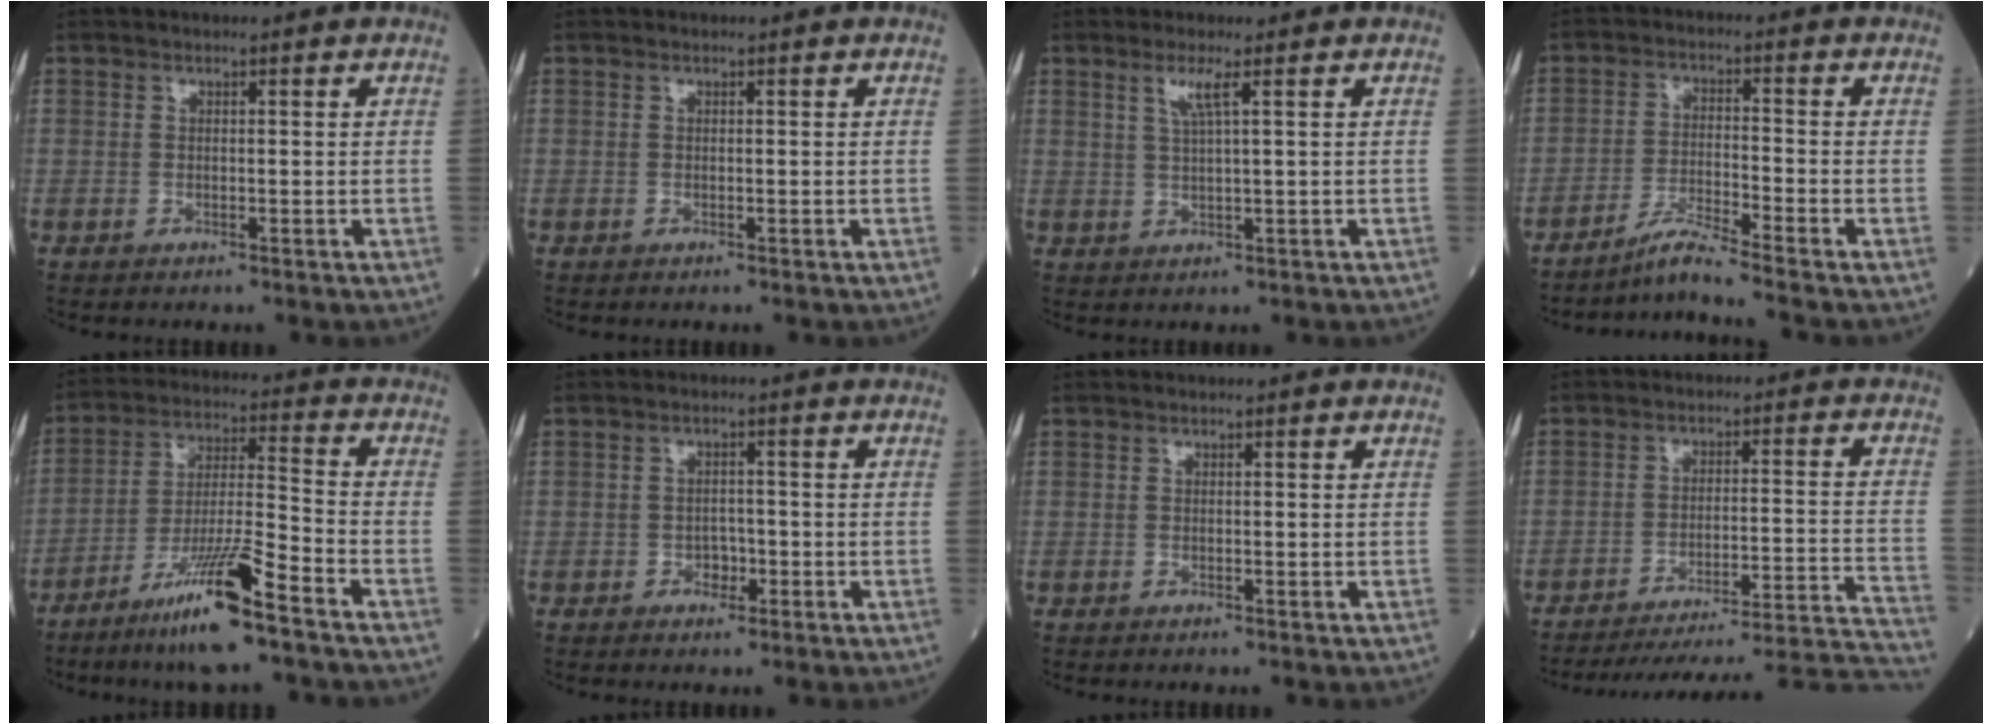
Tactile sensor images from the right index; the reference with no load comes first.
{"total": 0.0}
{"total": 2.8, "force": [1.4, -0.4, 2.5], "torque": [-0.056, -0.001, 0.028]}
{"total": 5.1, "force": [-4.5, -2.0, 1.4], "torque": [-0.034, -0.024, -0.085]}
{"total": 12.9, "force": [-8.4, 0.0, 9.8], "torque": [-0.182, -0.028, -0.158]}
{"total": 2.1, "force": [-1.0, 1.4, 1.1], "torque": [-0.010, 0.007, -0.014]}
{"total": 0.0}
{"total": 23.7, "force": [-22.5, -1.8, 7.1], "torque": [-0.039, -0.011, -0.295]}